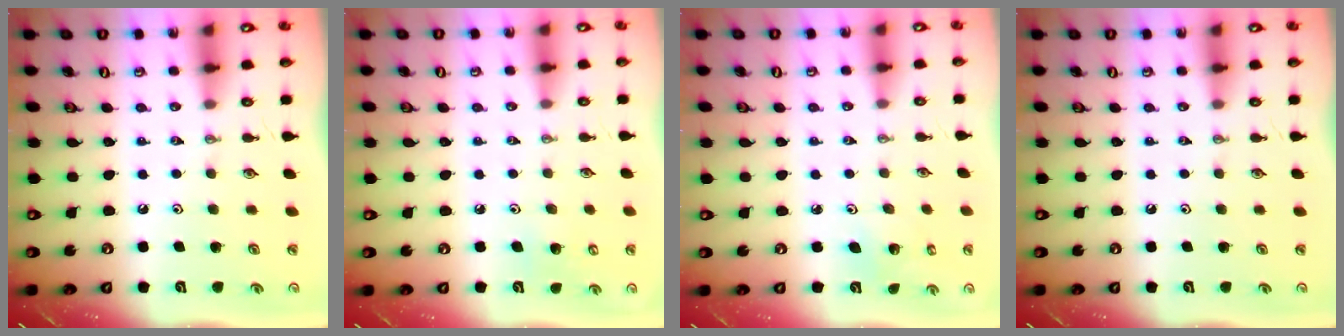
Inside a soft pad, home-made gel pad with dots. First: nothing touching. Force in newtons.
{"total": 5.6, "press": 5.5, "slide": 0.7}
{"total": 2.7, "press": 2.7, "slide": 0.2}
{"total": 0.0}